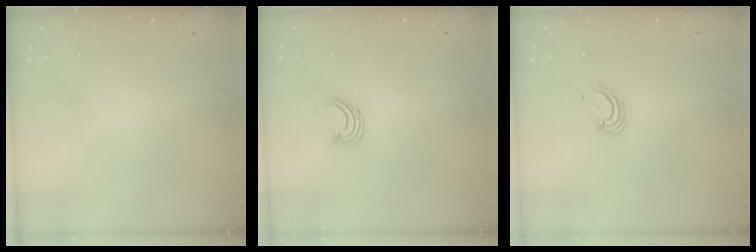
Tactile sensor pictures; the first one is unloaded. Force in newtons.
{"total": 2.9, "press": 2.9, "slide": 0.2}
{"total": 4.5, "press": 4.4, "slide": 0.5}